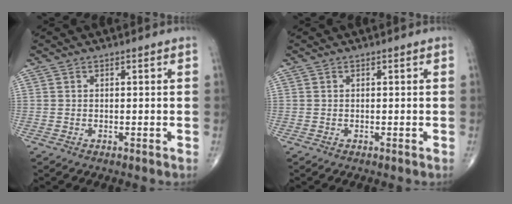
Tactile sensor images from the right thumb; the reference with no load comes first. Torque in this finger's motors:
{"motor_torque": [0.00, 0.00, -0.02, 0.02, 0.00]}